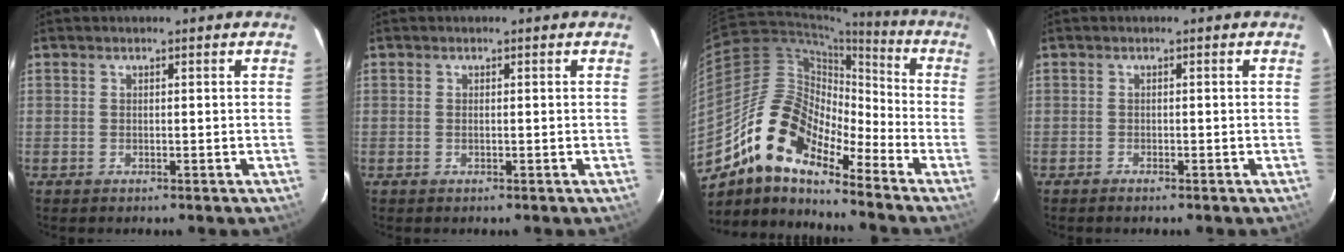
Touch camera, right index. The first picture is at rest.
{"total": 0.5, "force": [-0.1, 0.1, 0.5], "torque": [-0.011, 0.001, -0.002]}
{"total": 15.4, "force": [-11.4, 5.4, 8.9], "torque": [-0.146, 0.003, -0.231]}
{"total": 0.8, "force": [-0.8, 0.2, 0.3], "torque": [-0.011, 0.000, -0.016]}